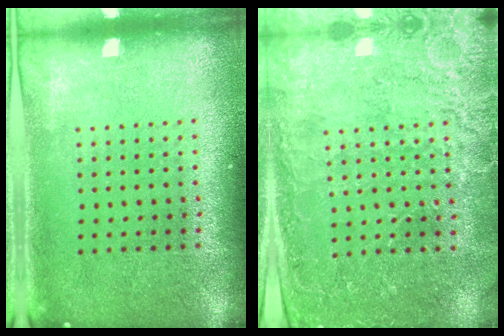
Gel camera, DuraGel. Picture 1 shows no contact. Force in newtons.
{"total": 2.8, "press": 2.8, "slide": 0.2}